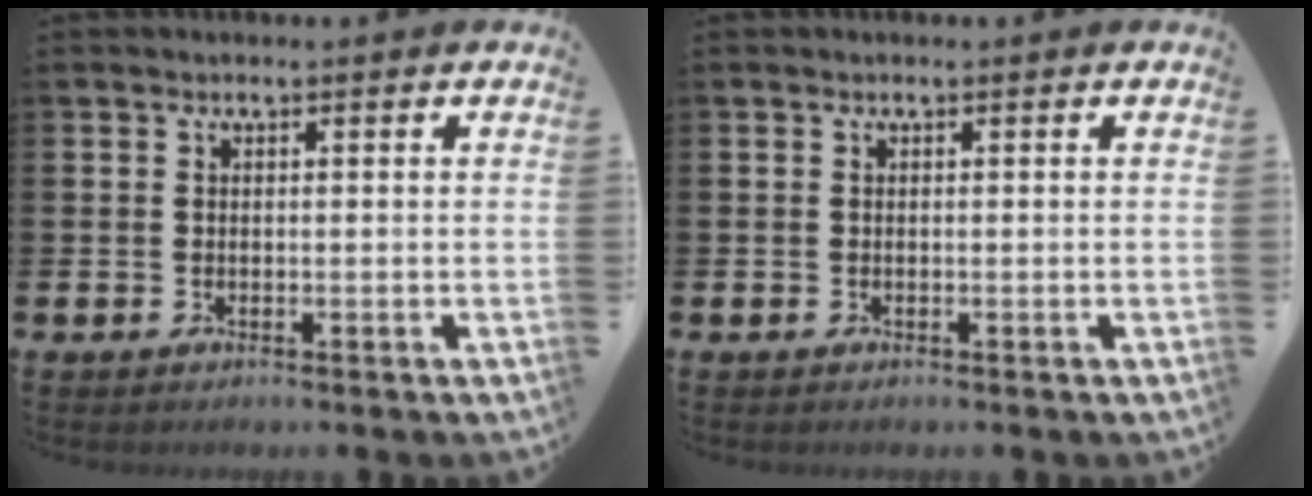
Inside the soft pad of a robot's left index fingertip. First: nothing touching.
{"total": 0.0}